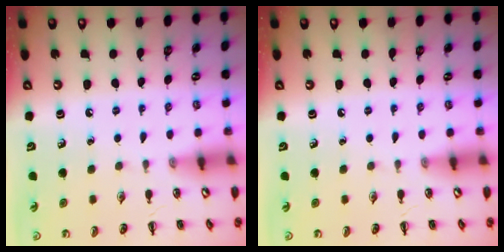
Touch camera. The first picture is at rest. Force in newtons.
{"total": 0.0}